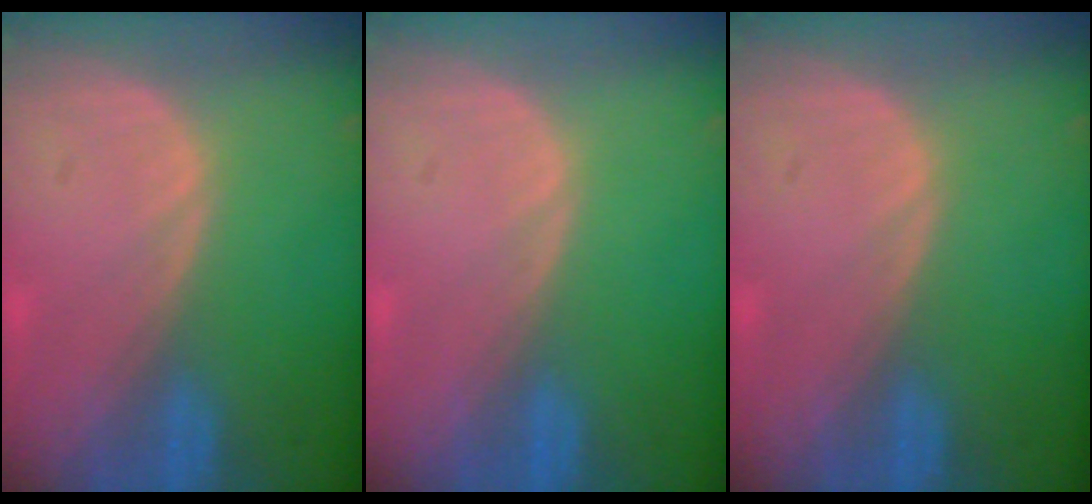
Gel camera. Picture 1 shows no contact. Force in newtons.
{"total": 0.0}
{"total": 0.0}